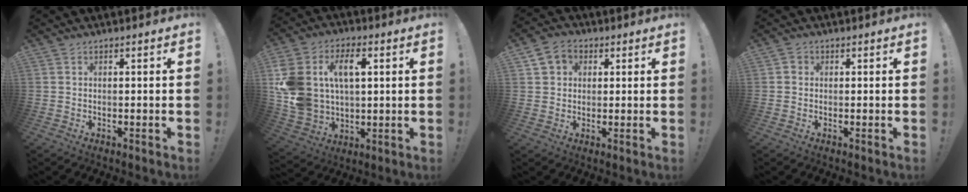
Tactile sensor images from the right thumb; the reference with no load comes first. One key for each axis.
{"total": 17.3, "fx": 5.1, "fy": 12.2, "fz": 11.2, "tx": -0.218, "ty": -0.011, "tz": 0.096}
{"total": 6.0, "fx": 2.2, "fy": 5.1, "fz": 2.3, "tx": -0.036, "ty": 0.000, "tz": 0.045}
{"total": 1.2, "fx": 0.0, "fy": 1.2, "fz": 0.4, "tx": 0.001, "ty": 0.000, "tz": -0.002}